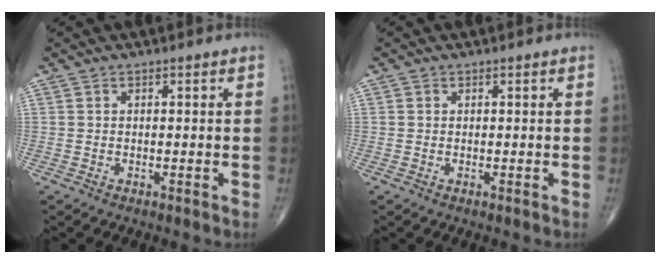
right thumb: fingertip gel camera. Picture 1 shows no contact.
{"total": 0.0}